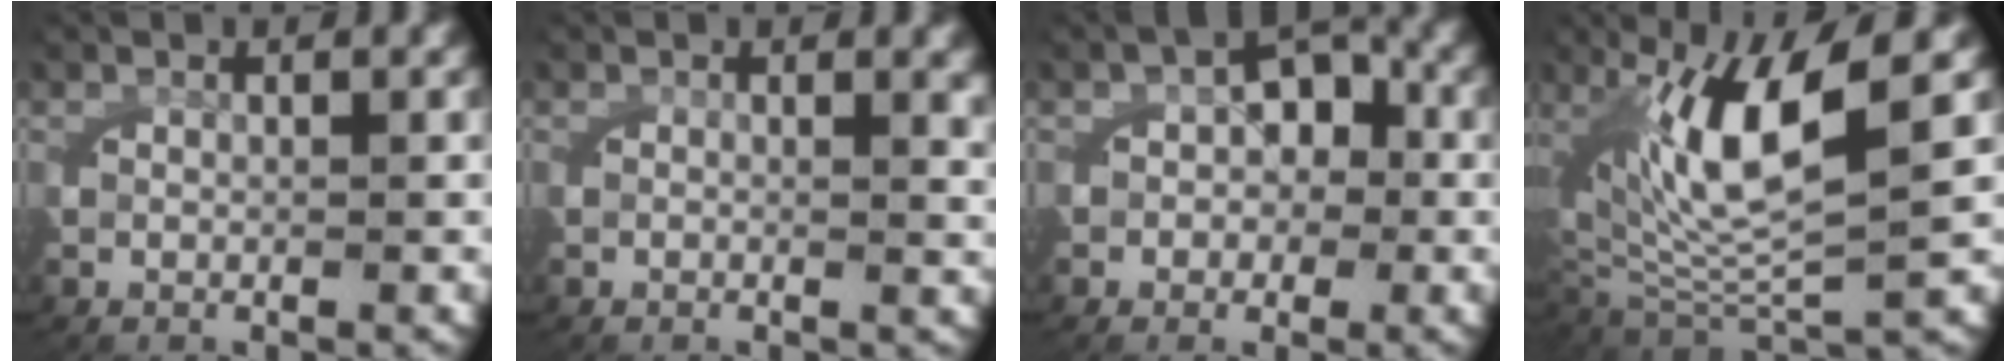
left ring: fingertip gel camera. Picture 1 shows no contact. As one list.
[{"total": 0.9, "force": [0.5, 0.0, 0.8], "torque": [-0.015, -0.006, 0.008]}, {"total": 3.5, "force": [-0.1, 2.8, 2.0], "torque": [-0.017, 0.000, -0.007]}, {"total": 9.9, "force": [1.4, 4.5, 8.7], "torque": [-0.183, -0.016, 0.042]}]